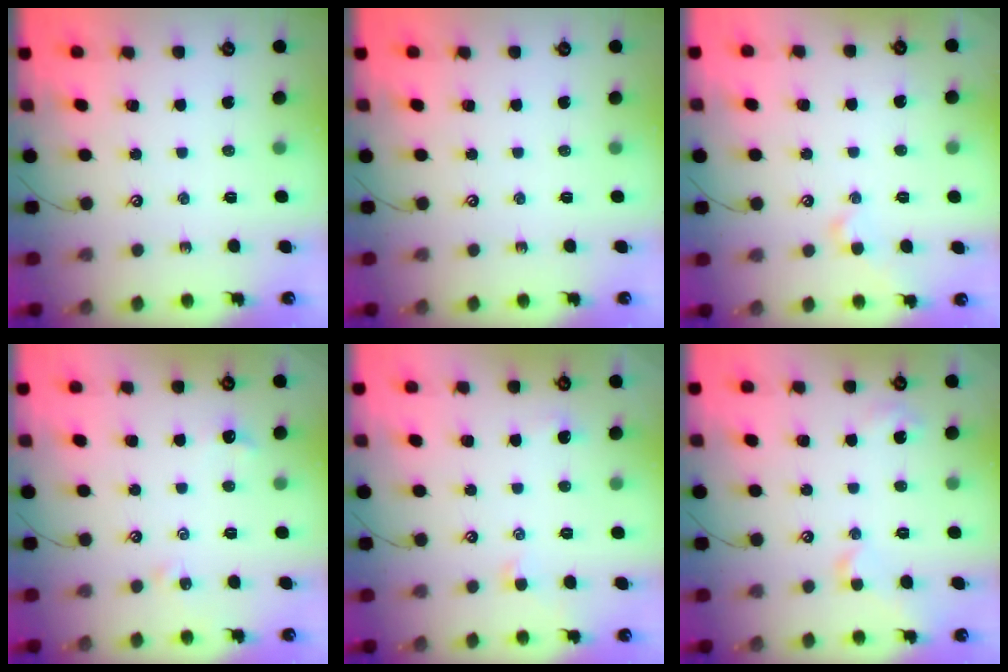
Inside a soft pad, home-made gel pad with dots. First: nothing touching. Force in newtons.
{"total": 0.0}
{"total": 0.0}
{"total": 1.8, "press": 1.7, "slide": 0.5}
{"total": 0.8, "press": 0.6, "slide": 0.6}
{"total": 2.9, "press": 2.8, "slide": 0.6}